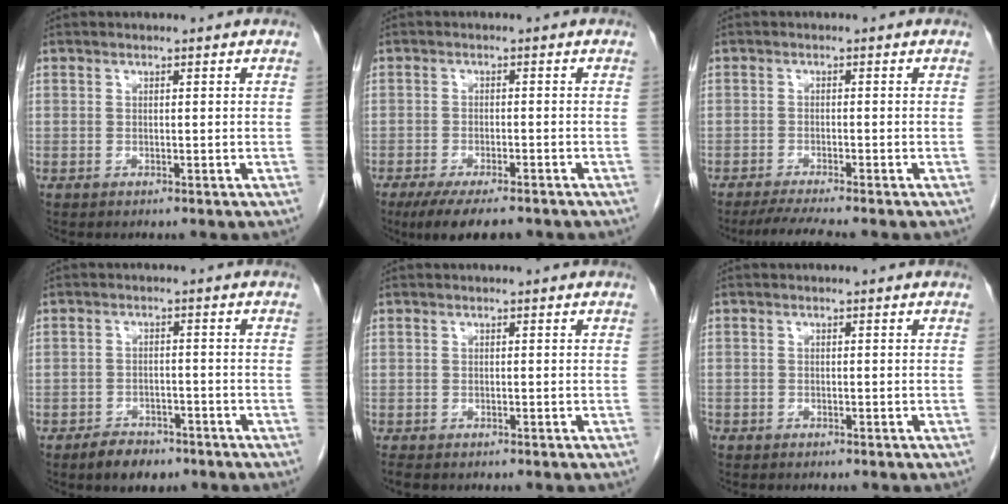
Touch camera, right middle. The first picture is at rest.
{"total": 8.2, "force": [-6.4, 2.0, 4.8], "torque": [-0.072, -0.014, -0.097]}
{"total": 4.6, "force": [-3.9, -0.7, 2.2], "torque": [-0.036, -0.016, -0.067]}
{"total": 4.5, "force": [-3.4, 2.3, 1.9], "torque": [-0.034, 0.002, -0.049]}
{"total": 1.7, "force": [-1.4, 0.6, 0.7], "torque": [-0.016, -0.006, -0.019]}
{"total": 0.8, "force": [-0.7, 0.4, 0.1], "torque": [-0.006, 0.001, -0.013]}